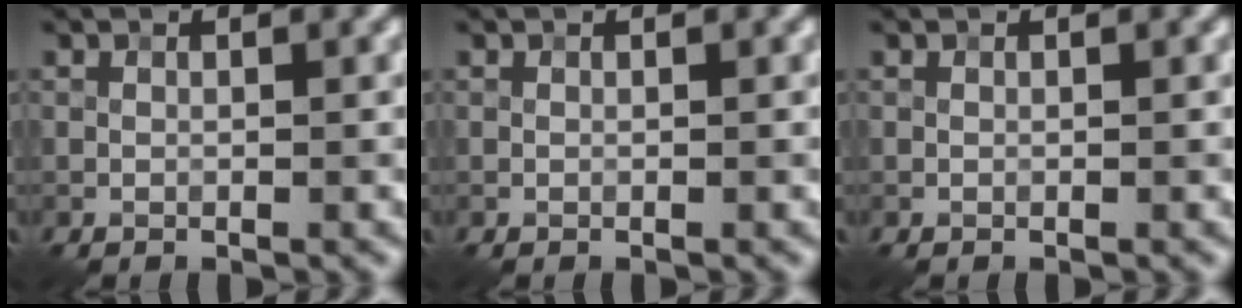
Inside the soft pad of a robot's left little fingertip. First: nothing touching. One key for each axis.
{"total": 0.0}
{"total": 0.0}